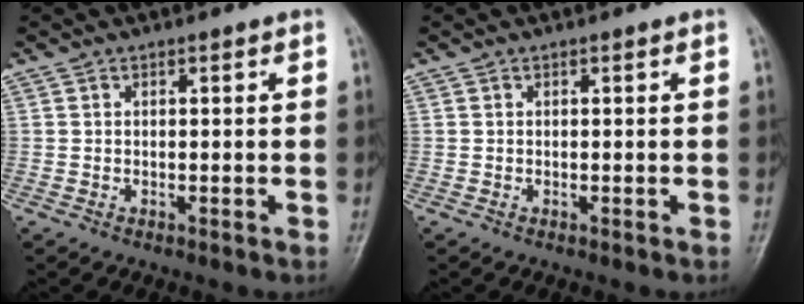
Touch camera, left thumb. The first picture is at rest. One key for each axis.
{"total": 0.0}